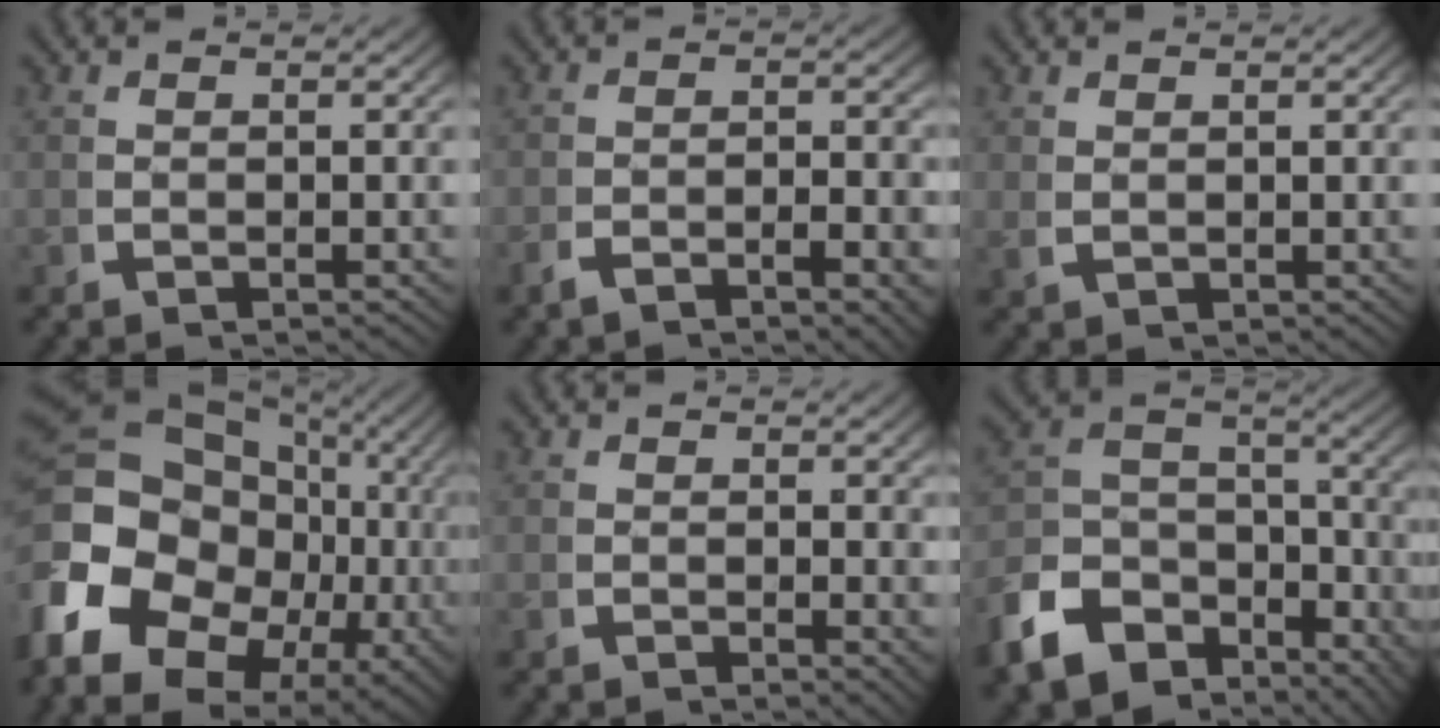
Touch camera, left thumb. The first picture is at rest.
{"total": 2.9, "force": [-1.8, 0.9, 2.1], "torque": [-0.027, -0.010, -0.033]}
{"total": 0.8, "force": [0.7, 0.0, 0.2], "torque": [-0.009, -0.004, 0.021]}
{"total": 17.8, "force": [0.1, 13.9, 11.1], "torque": [-0.248, -0.050, 0.007]}
{"total": 1.3, "force": [0.6, 0.6, 0.9], "torque": [-0.010, -0.010, 0.010]}
{"total": 12.0, "force": [-4.5, 8.5, 7.1], "torque": [-0.139, -0.050, -0.057]}